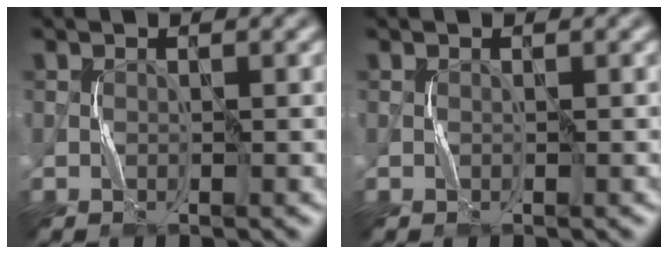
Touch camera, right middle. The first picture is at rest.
{"total": 0.0}